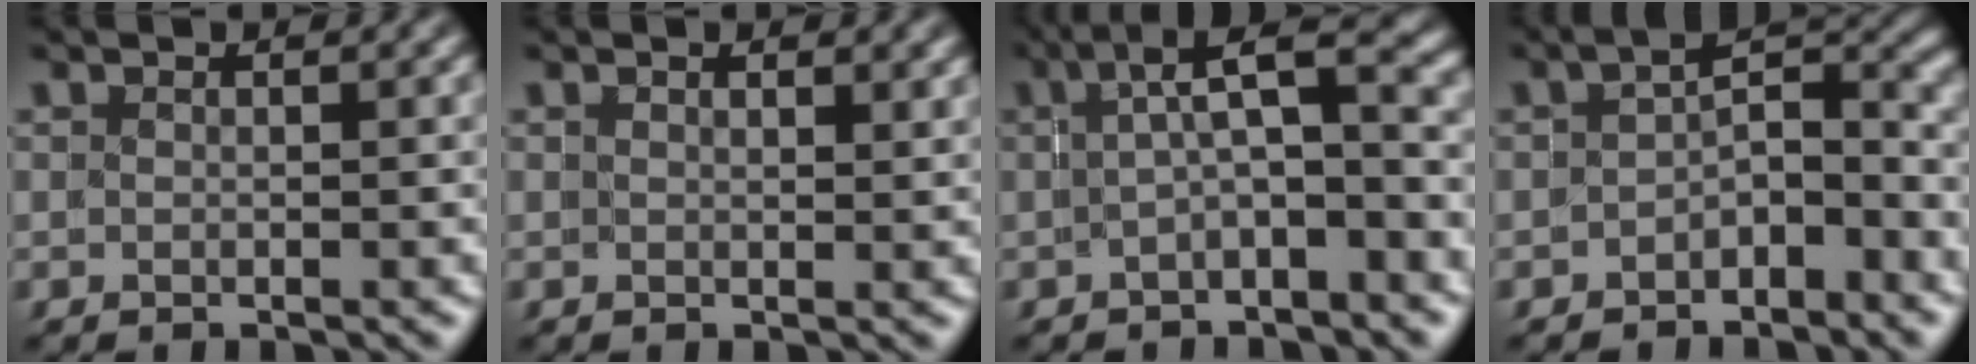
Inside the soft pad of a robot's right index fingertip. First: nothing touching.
{"total": 1.1, "force": [1.0, 0.2, 0.3], "torque": [-0.005, 0.005, 0.012]}
{"total": 5.0, "force": [-0.5, 2.0, 4.5], "torque": [-0.061, 0.001, -0.008]}
{"total": 3.0, "force": [-1.7, 1.2, 2.2], "torque": [-0.016, -0.001, -0.032]}